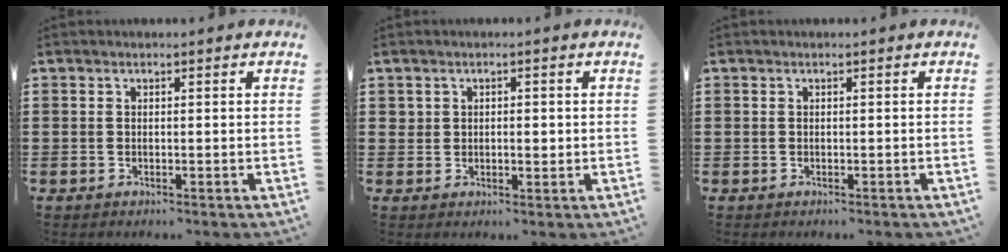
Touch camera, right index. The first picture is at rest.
{"total": 1.8, "force": [0.1, 1.3, 1.3], "torque": [-0.027, 0.007, -0.001]}
{"total": 0.0}